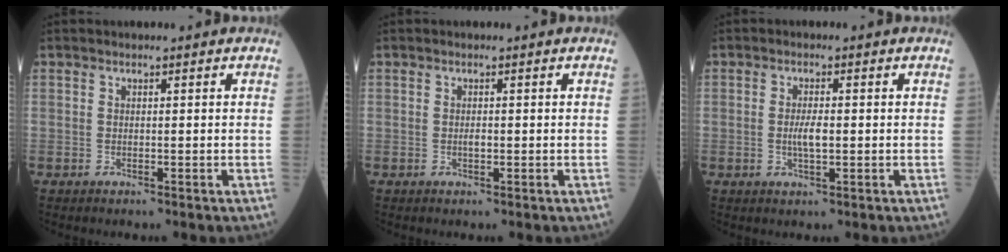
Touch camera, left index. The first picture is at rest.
{"total": 0.9, "force": [-0.1, 0.3, 0.8], "torque": [-0.017, 0.000, -0.001]}
{"total": 2.9, "force": [-0.2, 0.6, 2.8], "torque": [-0.058, -0.001, -0.003]}